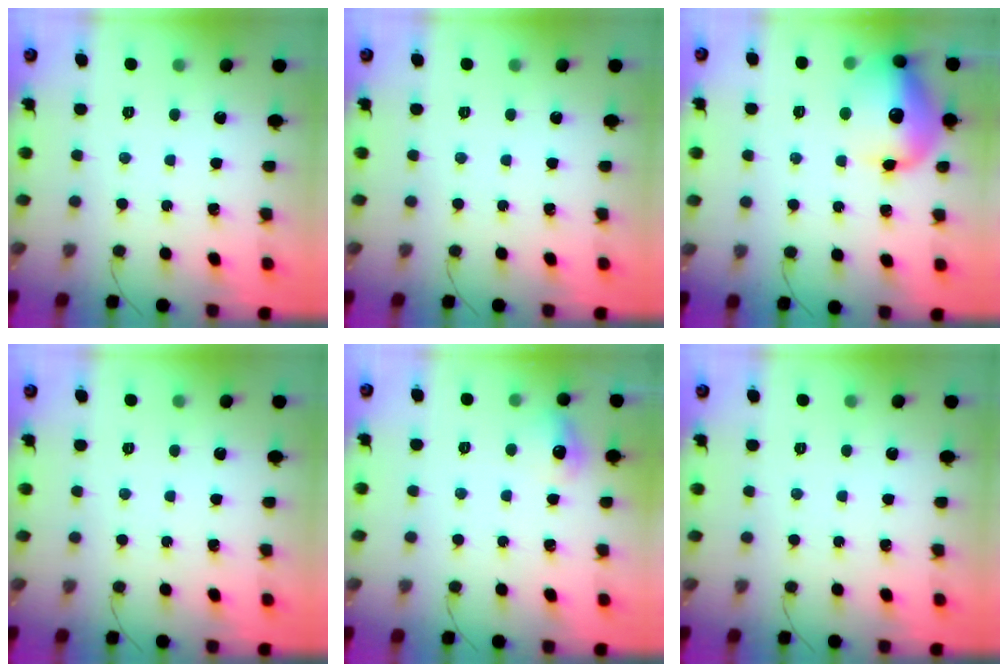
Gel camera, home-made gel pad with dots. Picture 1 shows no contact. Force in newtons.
{"total": 0.0}
{"total": 17.1, "press": 17.1, "slide": 1.3}
{"total": 0.0}
{"total": 7.5, "press": 7.4, "slide": 1.5}
{"total": 0.0}